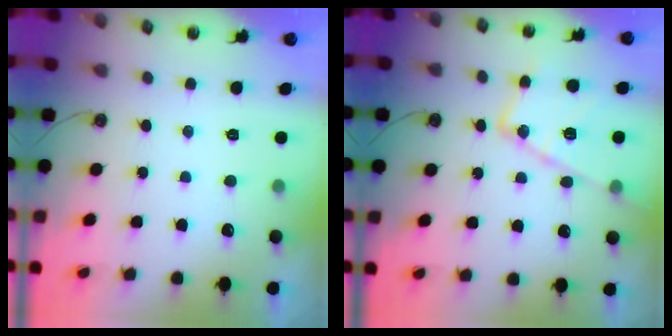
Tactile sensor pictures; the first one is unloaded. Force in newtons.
{"total": 16.1, "press": 16.1, "slide": 1.3}